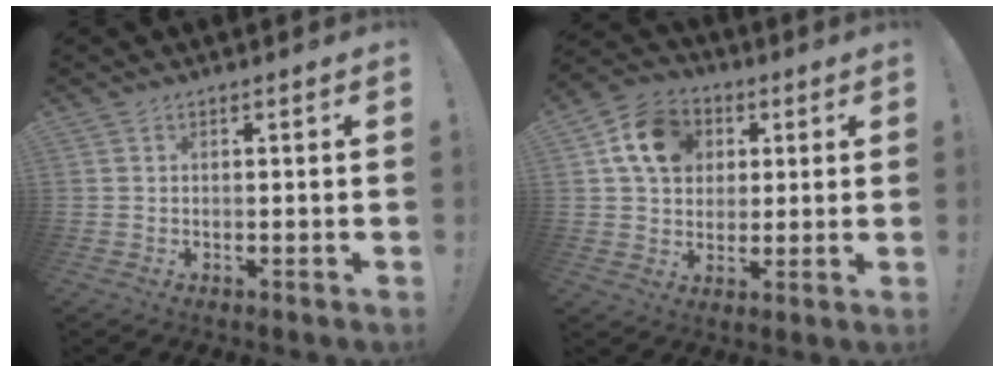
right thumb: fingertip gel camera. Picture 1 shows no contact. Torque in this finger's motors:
{"motor_torque": [0.88, 2.23, 0.64, -0.35, 0.06]}